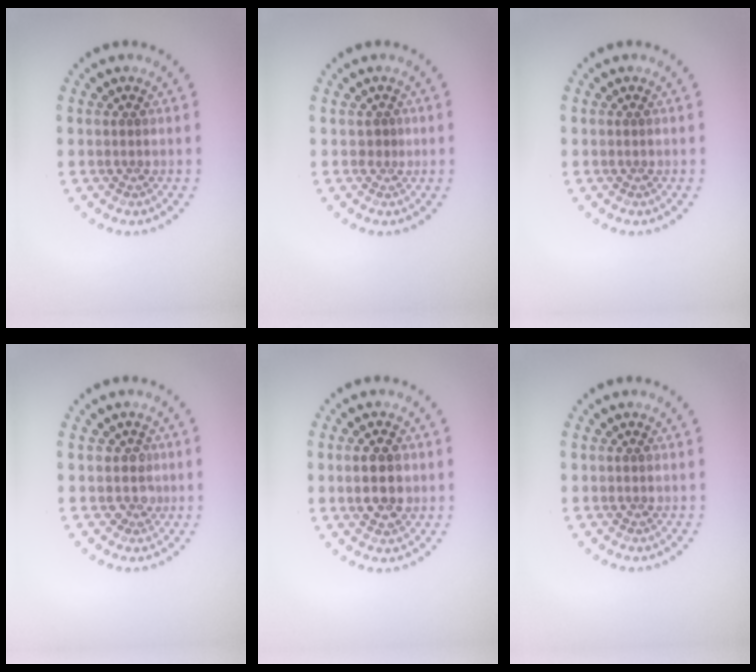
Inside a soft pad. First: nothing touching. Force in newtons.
{"total": 0.6, "press": 0.2, "slide": 0.5}
{"total": 0.0}
{"total": 1.8, "press": 1.5, "slide": 1.0}
{"total": 4.5, "press": 4.5, "slide": 0.1}
{"total": 0.5, "press": 0.5, "slide": 0.1}